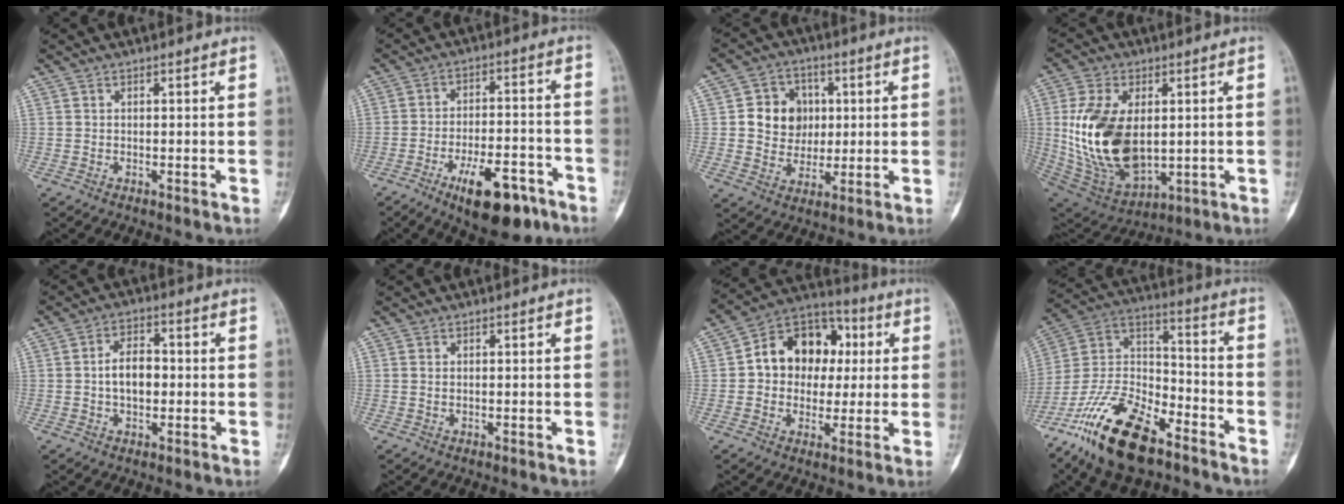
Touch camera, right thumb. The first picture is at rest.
{"total": 14.1, "force": [-8.1, 5.6, 10.1], "torque": [-0.137, 0.048, -0.117]}
{"total": 10.0, "force": [1.5, 8.8, 4.5], "torque": [-0.024, 0.001, 0.028]}
{"total": 20.5, "force": [1.2, 12.1, 16.5], "torque": [-0.316, -0.017, 0.044]}
{"total": 6.6, "force": [-0.3, 4.1, 5.2], "torque": [-0.079, 0.016, -0.009]}
{"total": 0.7, "force": [0.1, 0.5, 0.5], "torque": [-0.014, 0.002, 0.005]}
{"total": 15.2, "force": [1.9, 11.9, 9.3], "torque": [-0.089, 0.023, 0.023]}
{"total": 21.0, "force": [-13.8, 8.9, 13.1], "torque": [-0.260, 0.067, -0.257]}